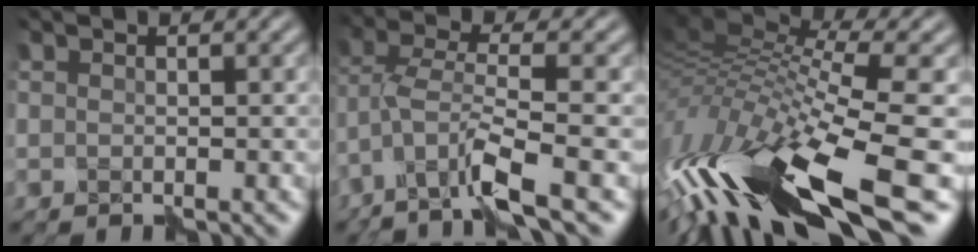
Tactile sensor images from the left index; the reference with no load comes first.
{"total": 5.5, "force": [-3.5, 0.2, 4.3], "torque": [-0.090, 0.009, -0.074]}
{"total": 15.2, "force": [-6.4, 3.9, 13.3], "torque": [-0.273, 0.014, -0.116]}